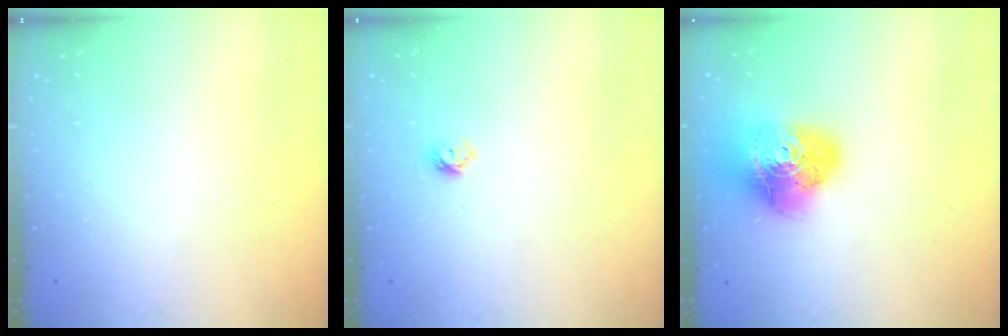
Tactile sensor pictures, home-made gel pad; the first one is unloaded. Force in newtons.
{"total": 5.5, "press": 5.5, "slide": 0.7}
{"total": 18.0, "press": 17.9, "slide": 1.9}